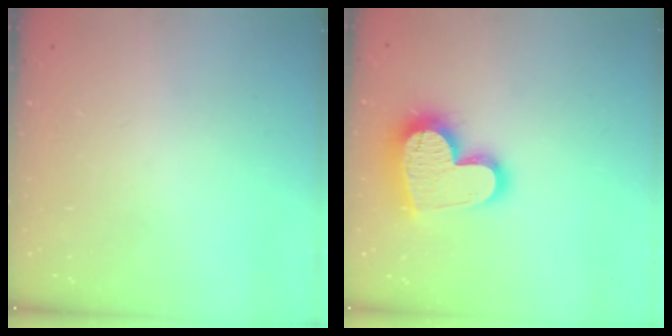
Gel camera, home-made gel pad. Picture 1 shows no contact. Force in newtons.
{"total": 18.1, "press": 18.0, "slide": 1.5}